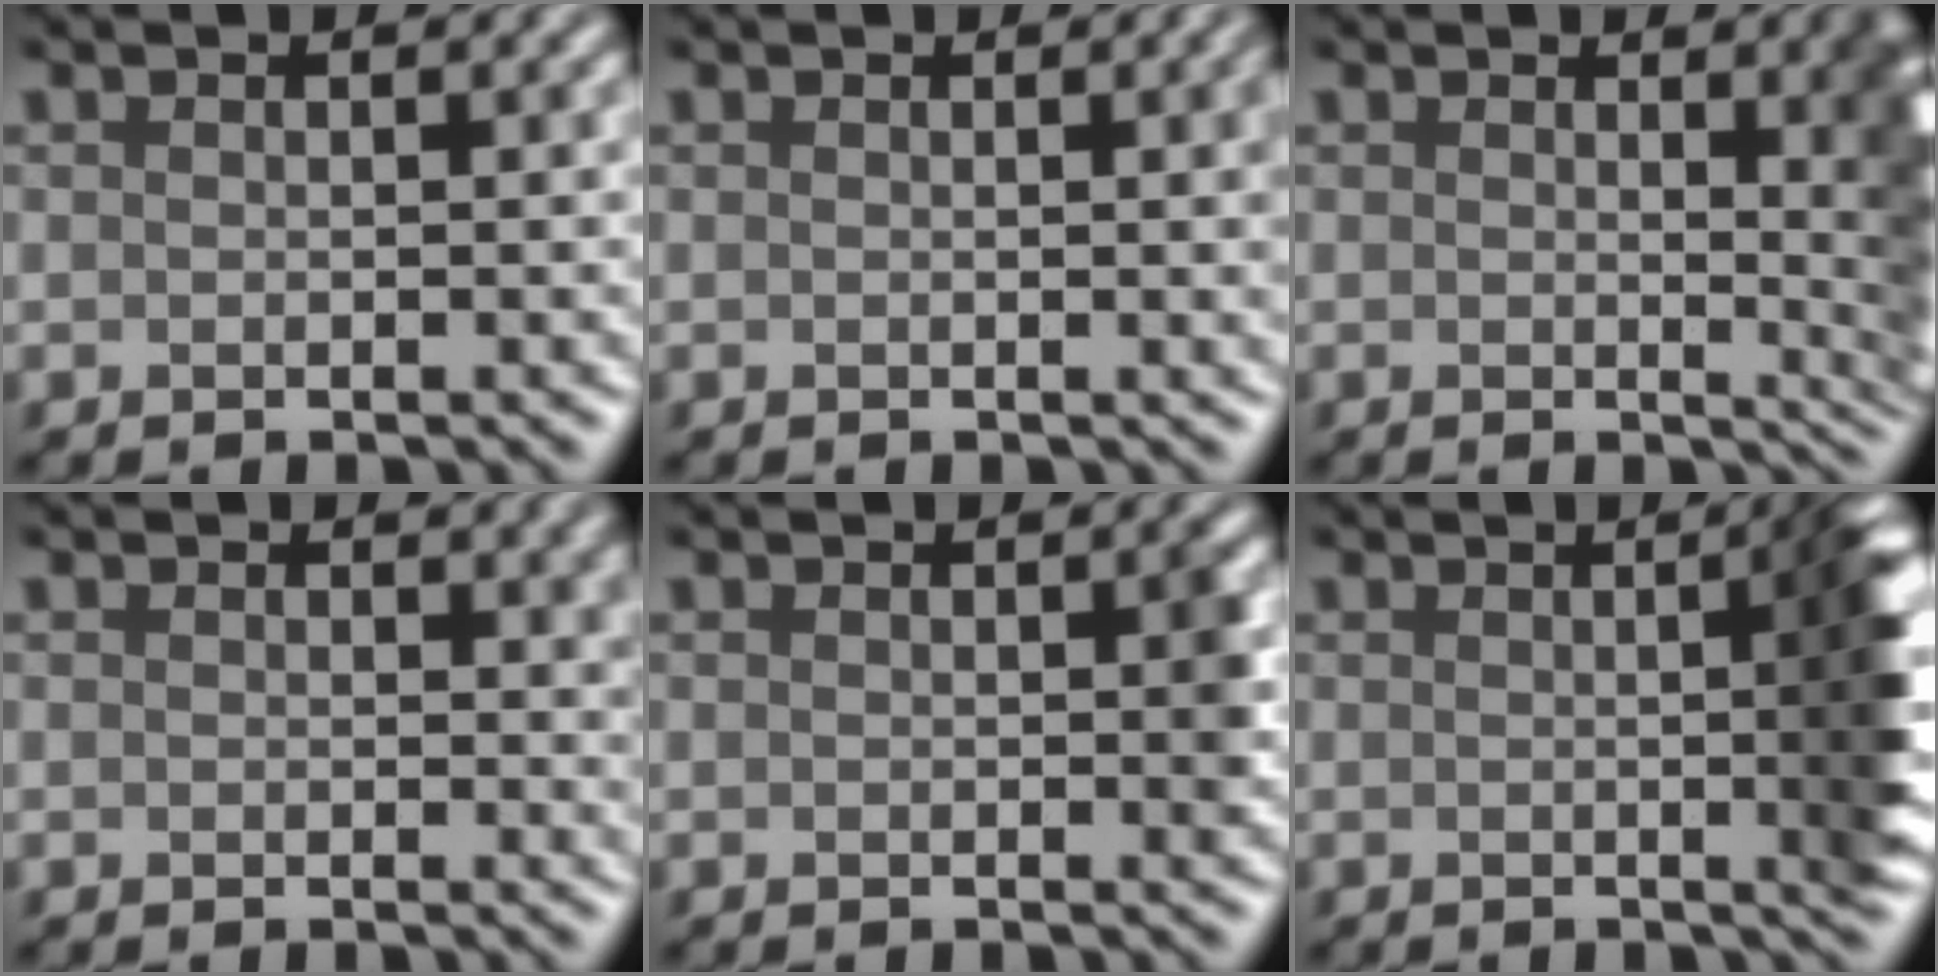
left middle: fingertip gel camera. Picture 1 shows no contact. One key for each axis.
{"total": 3.6, "fx": 0.4, "fy": 1.2, "fz": 3.3, "tx": -0.027, "ty": 0.007, "tz": 0.002}
{"total": 6.8, "fx": 1.1, "fy": 2.7, "fz": 6.1, "tx": -0.029, "ty": 0.000, "tz": 0.014}
{"total": 1.6, "fx": 0.6, "fy": 1.1, "fz": 1.1, "tx": -0.006, "ty": -0.003, "tz": 0.004}
{"total": 1.3, "fx": 0.0, "fy": 0.4, "fz": 1.2, "tx": -0.012, "ty": -0.002, "tz": 0.001}
{"total": 7.6, "fx": 0.3, "fy": 2.4, "fz": 7.2, "tx": -0.056, "ty": 0.007, "tz": 0.004}